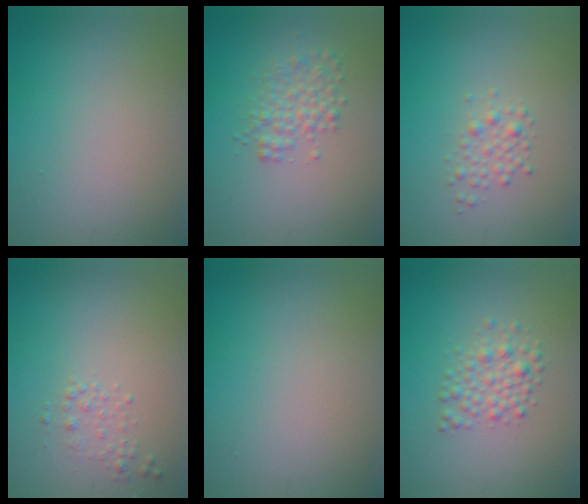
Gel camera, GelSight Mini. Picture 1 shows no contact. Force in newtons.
{"total": 2.6, "press": 2.6, "slide": 0.1}
{"total": 1.5, "press": 1.5, "slide": 0.0}
{"total": 1.0, "press": 1.0, "slide": 0.0}
{"total": 0.0}
{"total": 2.5, "press": 2.5, "slide": 0.0}